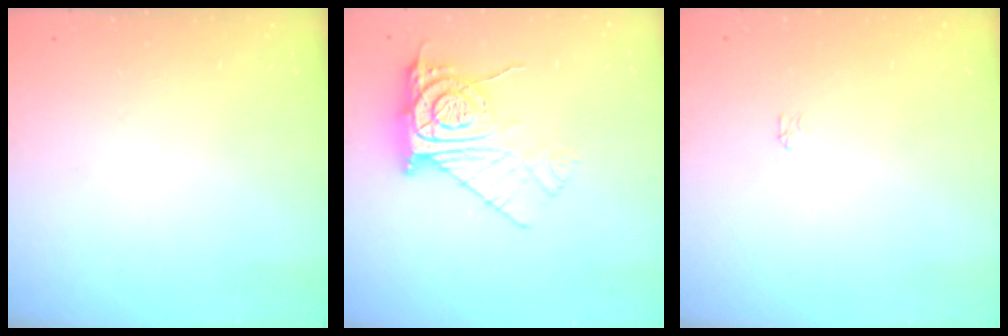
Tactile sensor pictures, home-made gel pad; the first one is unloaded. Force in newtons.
{"total": 12.3, "press": 12.3, "slide": 1.2}
{"total": 0.0}